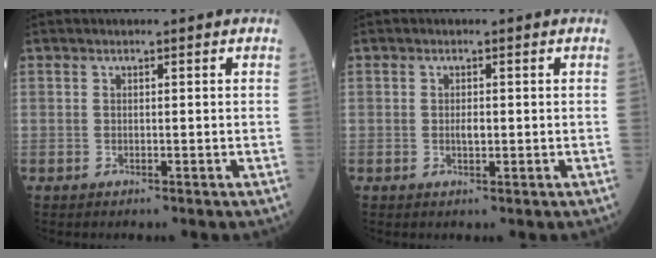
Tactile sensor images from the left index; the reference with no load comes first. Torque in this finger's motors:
{"motor_torque": [0.39, -0.04, 0.00, 0.00]}